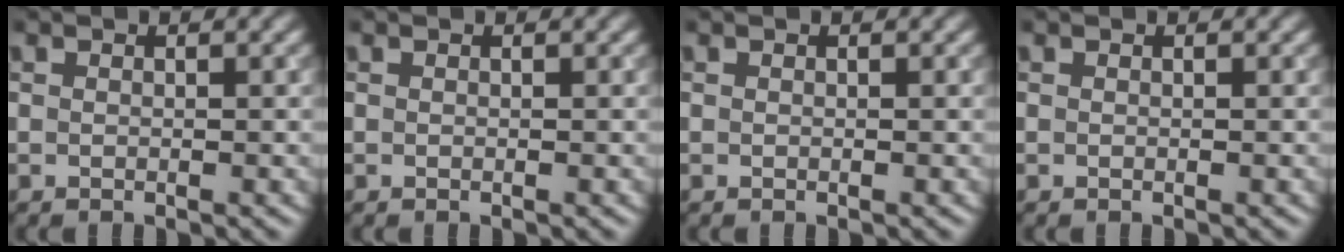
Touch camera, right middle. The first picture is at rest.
{"total": 0.0}
{"total": 0.0}
{"total": 0.0}